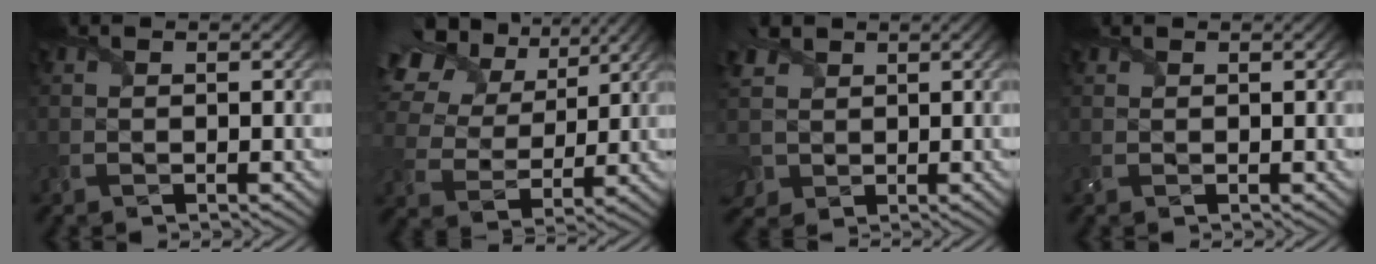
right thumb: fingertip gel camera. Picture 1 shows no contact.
{"total": 14.4, "force": [7.8, 8.9, 8.2], "torque": [-0.233, 0.038, 0.132]}
{"total": 5.3, "force": [1.3, 4.6, 2.2], "torque": [-0.094, 0.001, 0.019]}
{"total": 0.8, "force": [0.7, 0.3, 0.1], "torque": [-0.010, 0.003, 0.017]}